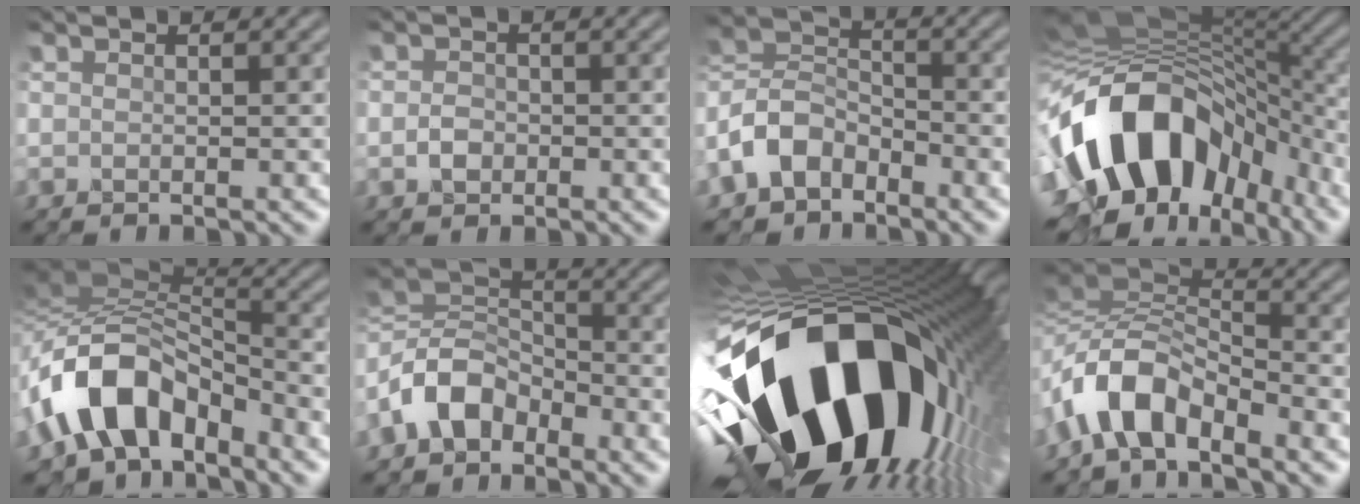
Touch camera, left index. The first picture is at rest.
{"total": 1.3, "force": [-0.5, 1.0, 0.7], "torque": [-0.012, 0.006, -0.012]}
{"total": 6.1, "force": [-3.5, 4.1, 2.8], "torque": [-0.063, 0.010, -0.086]}
{"total": 15.5, "force": [-4.4, 10.2, 10.8], "torque": [-0.200, 0.002, -0.076]}
{"total": 9.3, "force": [-4.6, 5.3, 6.1], "torque": [-0.108, 0.018, -0.092]}
{"total": 5.8, "force": [-3.4, 3.7, 2.9], "torque": [-0.059, 0.013, -0.081]}
{"total": 21.2, "force": [-4.0, 11.4, 17.4], "torque": [-0.318, -0.053, -0.061]}
{"total": 5.8, "force": [-3.4, 2.5, 4.0], "torque": [-0.074, 0.012, -0.073]}